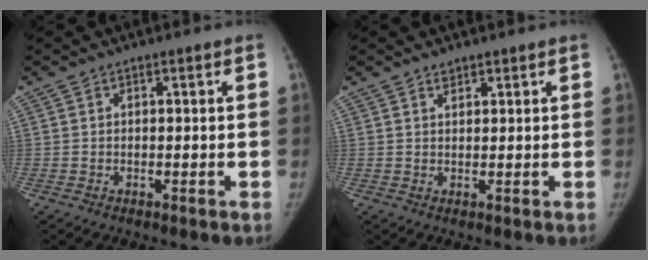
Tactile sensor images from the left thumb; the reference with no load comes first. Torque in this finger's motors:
{"motor_torque": [-0.24, 0.01, -0.61, 0.05, 0.04]}